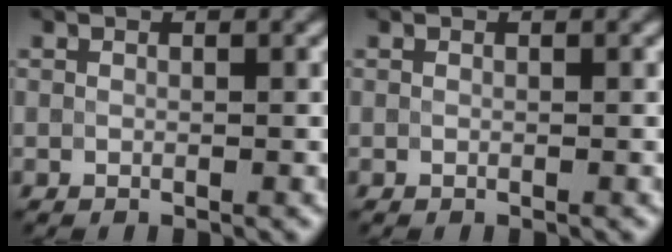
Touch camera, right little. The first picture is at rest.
{"total": 0.0}